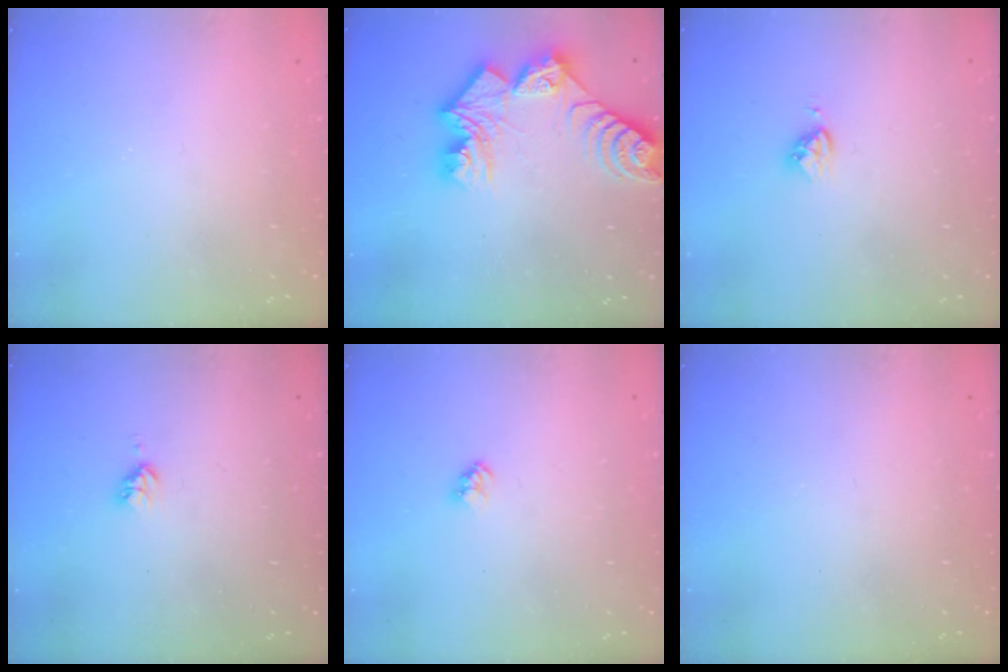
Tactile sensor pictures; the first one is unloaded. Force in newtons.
{"total": 13.7, "press": 13.6, "slide": 1.2}
{"total": 3.9, "press": 3.8, "slide": 0.4}
{"total": 3.7, "press": 3.7, "slide": 0.5}
{"total": 2.4, "press": 2.4, "slide": 0.2}
{"total": 0.0}